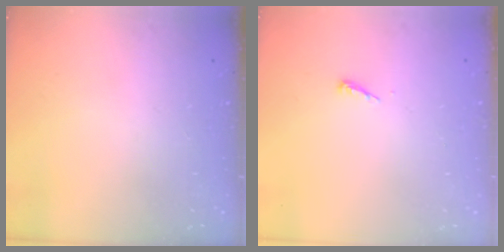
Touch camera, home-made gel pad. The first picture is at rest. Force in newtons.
{"total": 4.0, "press": 4.0, "slide": 0.5}